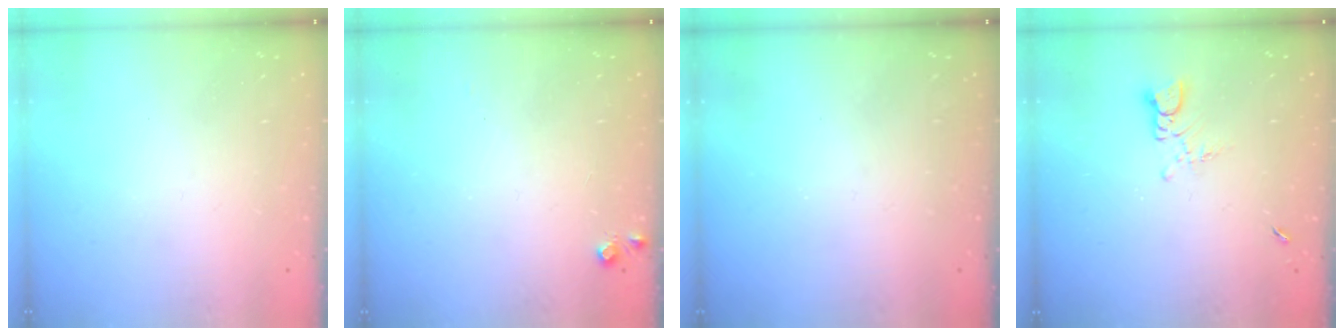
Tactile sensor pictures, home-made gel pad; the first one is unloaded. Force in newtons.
{"total": 5.3, "press": 5.2, "slide": 0.6}
{"total": 0.0}
{"total": 2.7, "press": 2.7, "slide": 0.2}